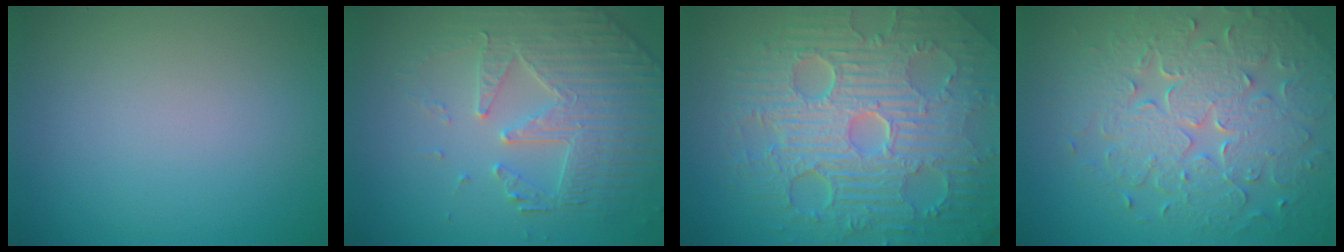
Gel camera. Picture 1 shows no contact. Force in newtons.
{"total": 4.4, "press": 4.2, "slide": 1.3}
{"total": 11.3, "press": 7.4, "slide": 8.6}
{"total": 8.1, "press": 5.8, "slide": 5.7}